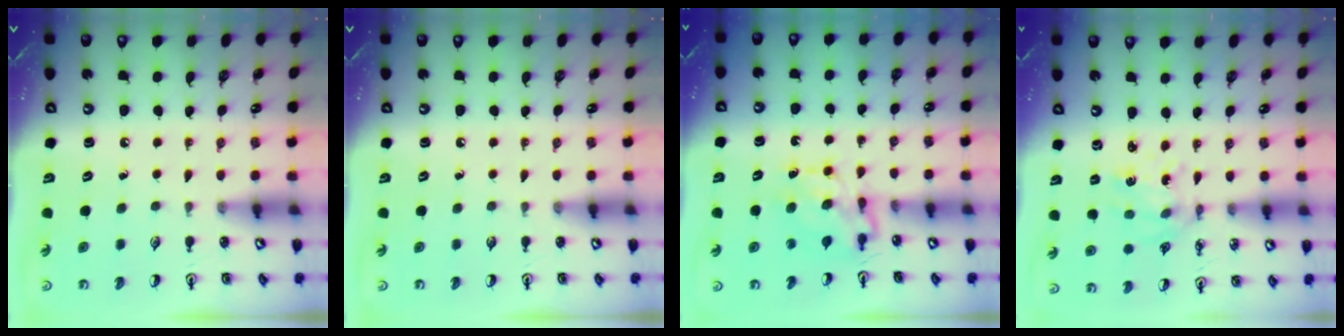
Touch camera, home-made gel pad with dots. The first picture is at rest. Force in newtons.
{"total": 0.0}
{"total": 7.0, "press": 7.0, "slide": 0.6}
{"total": 2.9, "press": 2.7, "slide": 1.0}